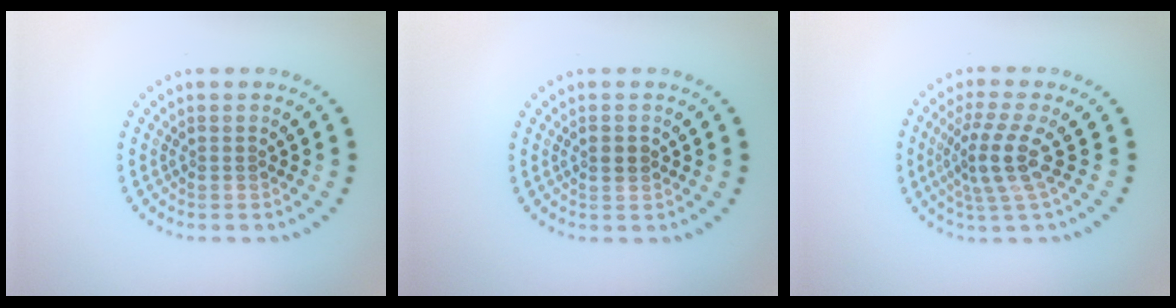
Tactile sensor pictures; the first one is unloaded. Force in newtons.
{"total": 1.4, "press": 1.4, "slide": 0.1}
{"total": 3.8, "press": 2.8, "slide": 2.5}